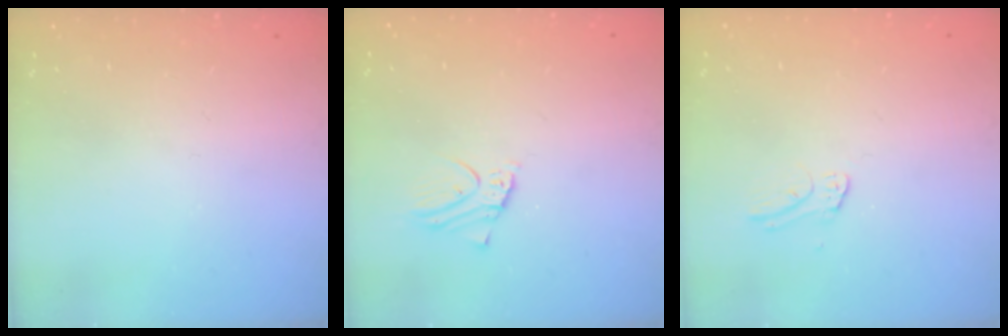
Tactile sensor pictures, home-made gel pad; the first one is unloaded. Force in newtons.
{"total": 3.5, "press": 3.5, "slide": 0.2}
{"total": 5.6, "press": 5.5, "slide": 0.6}